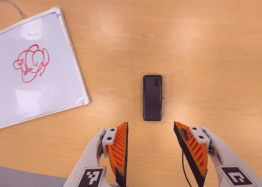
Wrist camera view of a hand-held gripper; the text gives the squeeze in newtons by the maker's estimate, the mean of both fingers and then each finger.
{"total": 0.0}